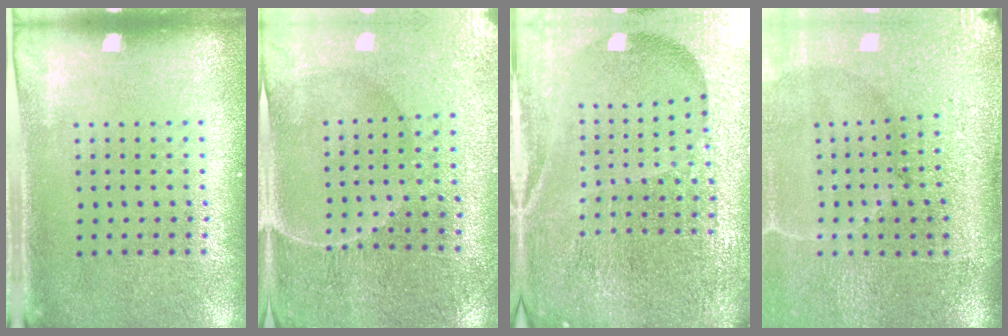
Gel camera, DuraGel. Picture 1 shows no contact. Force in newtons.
{"total": 1.0, "press": 0.9, "slide": 0.3}
{"total": 6.4, "press": 5.6, "slide": 3.1}
{"total": 4.8, "press": 4.0, "slide": 2.7}